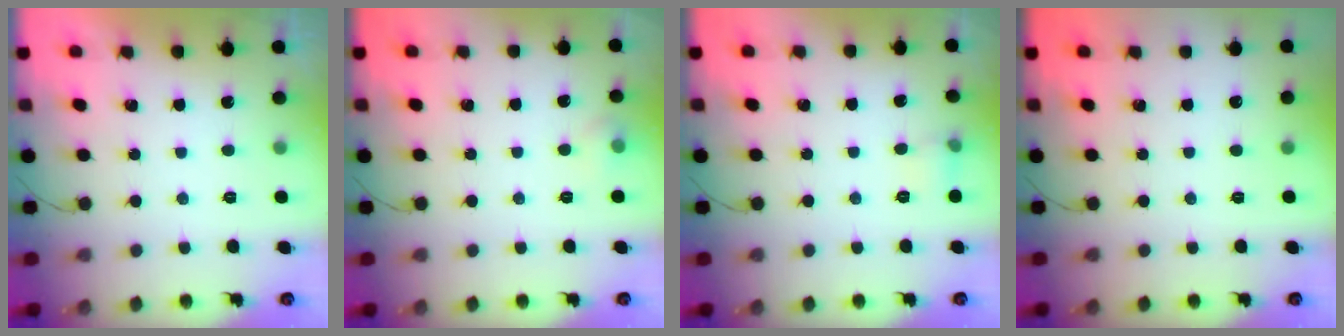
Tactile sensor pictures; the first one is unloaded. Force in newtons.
{"total": 4.6, "press": 4.3, "slide": 1.7}
{"total": 5.7, "press": 5.5, "slide": 1.7}
{"total": 0.0}